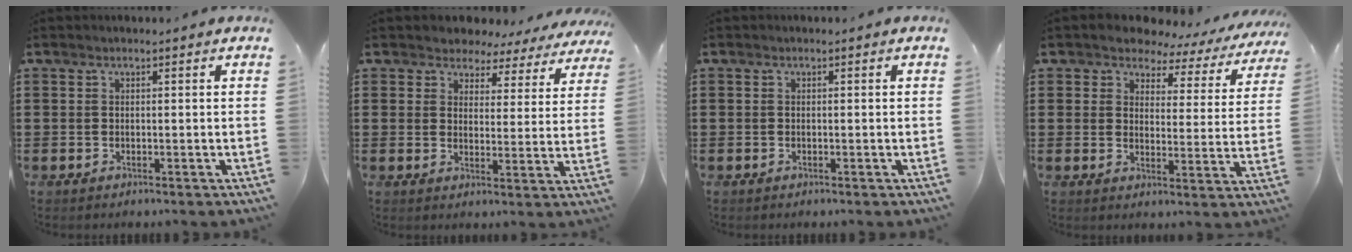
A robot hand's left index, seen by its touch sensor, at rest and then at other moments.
{"total": 3.8, "force": [3.4, 1.6, 0.0], "torque": [-0.025, -0.018, 0.056]}
{"total": 0.0}
{"total": 3.9, "force": [3.3, 1.8, 0.9], "torque": [-0.033, -0.018, 0.051]}